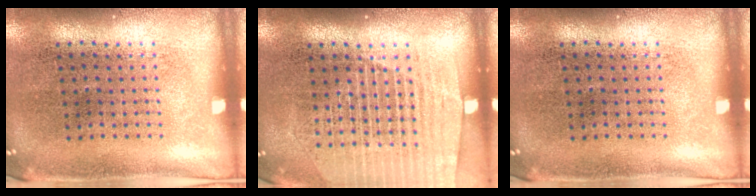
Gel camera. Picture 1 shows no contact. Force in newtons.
{"total": 1.4, "press": 1.3, "slide": 0.5}
{"total": 0.0}